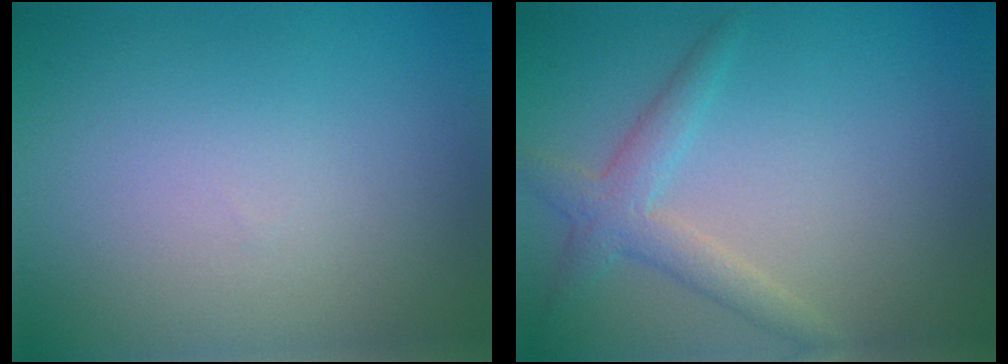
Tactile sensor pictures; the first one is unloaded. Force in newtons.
{"total": 2.8, "press": 2.7, "slide": 0.2}